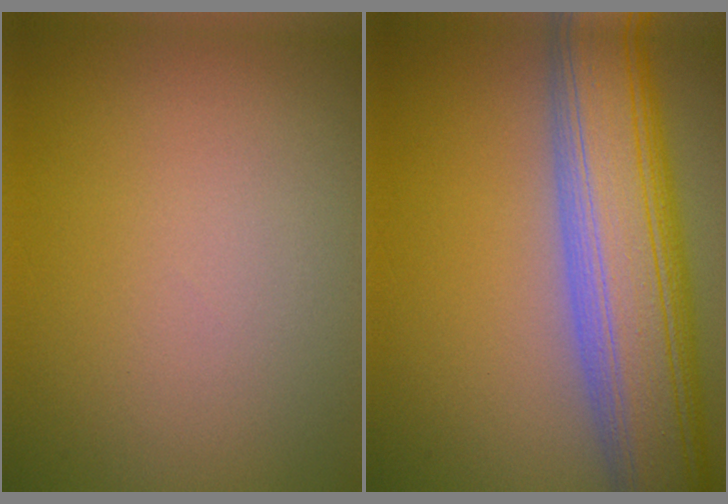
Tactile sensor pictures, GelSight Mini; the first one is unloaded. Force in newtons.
{"total": 11.5, "press": 11.5, "slide": 0.6}